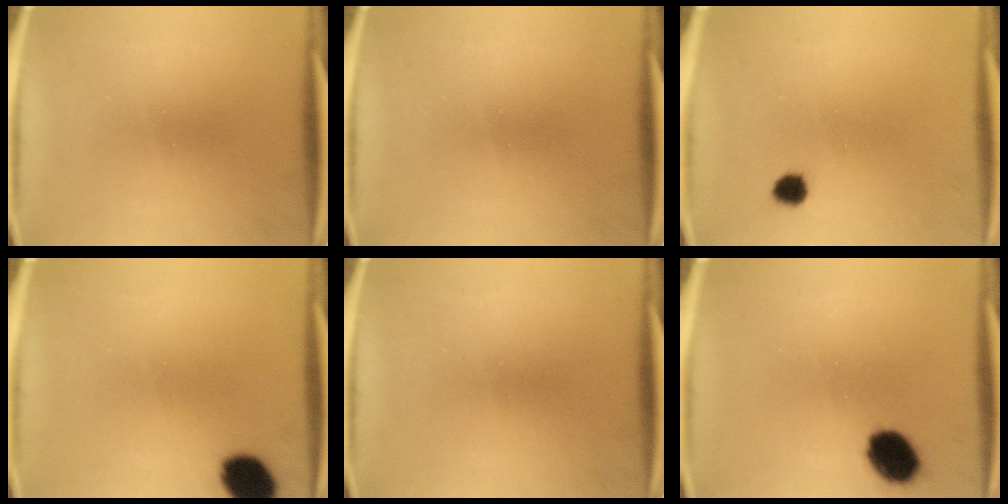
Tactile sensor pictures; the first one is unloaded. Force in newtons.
{"total": 0.0}
{"total": 2.5}
{"total": 8.8}
{"total": 0.0}
{"total": 9.1}